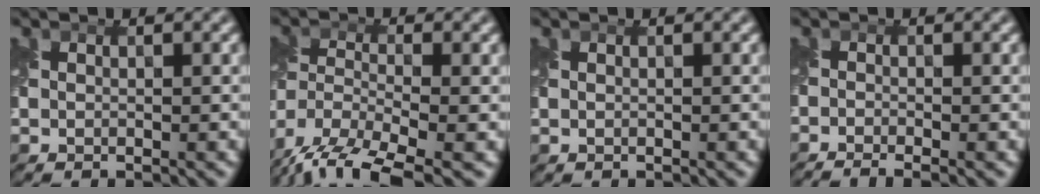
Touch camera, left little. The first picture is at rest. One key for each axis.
{"total": 10.3, "fx": -8.3, "fy": 3.1, "fz": 5.3, "tx": -0.112, "ty": -0.022, "tz": -0.140}
{"total": 0.6, "fx": 0.5, "fy": -0.1, "fz": -0.3, "tx": 0.006, "ty": 0.009, "tz": 0.011}
{"total": 2.5, "fx": -1.9, "fy": 0.5, "fz": 1.5, "tx": -0.023, "ty": 0.002, "tz": -0.033}